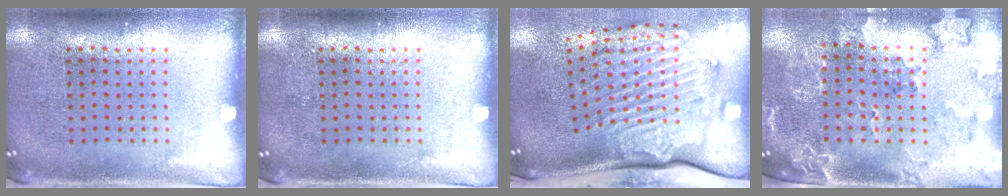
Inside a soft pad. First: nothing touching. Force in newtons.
{"total": 0.0}
{"total": 3.1, "press": 2.4, "slide": 1.9}
{"total": 2.0, "press": 1.9, "slide": 0.7}